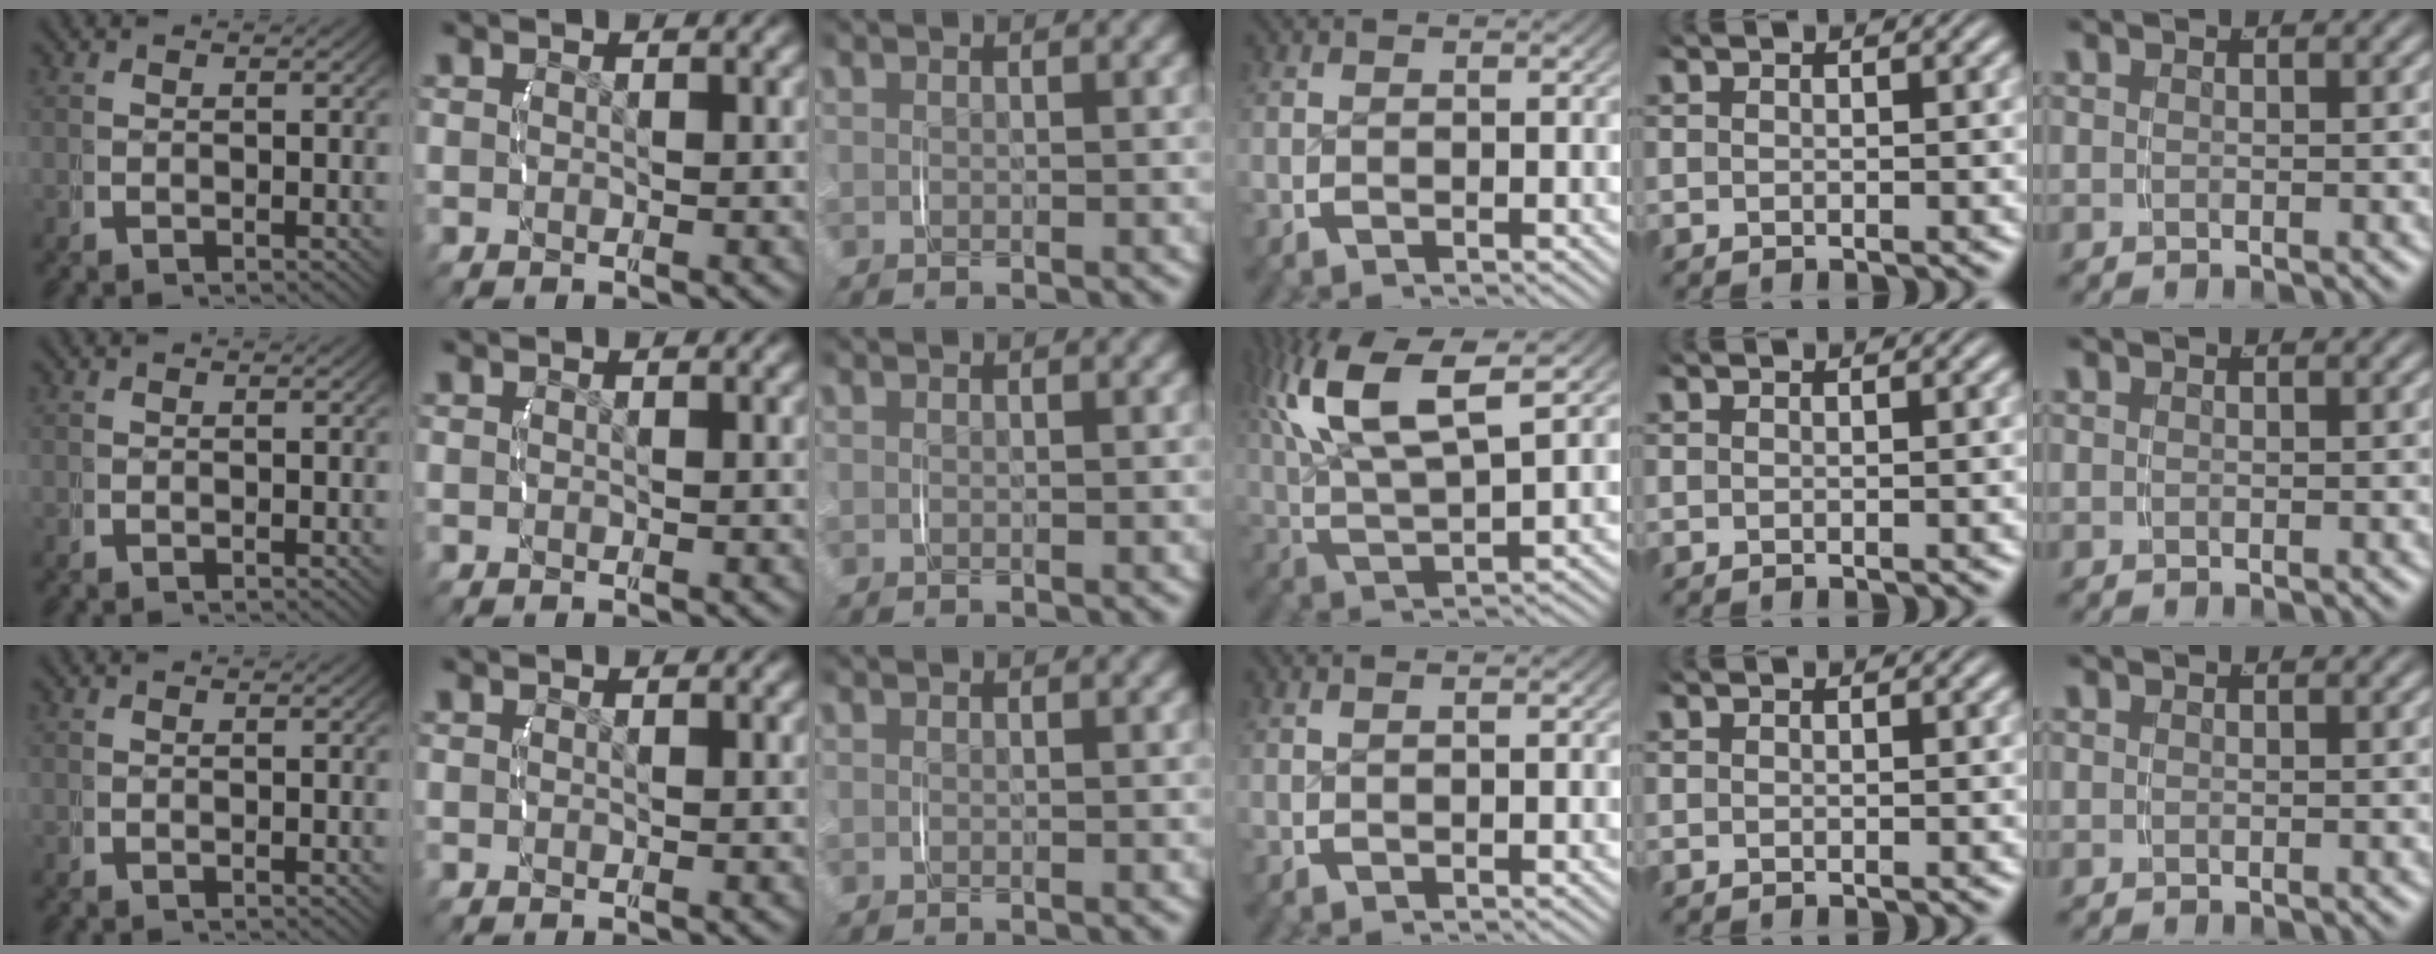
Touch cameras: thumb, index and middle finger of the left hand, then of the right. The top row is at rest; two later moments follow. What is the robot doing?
{"motion": "lift_and_place", "object": "string"}